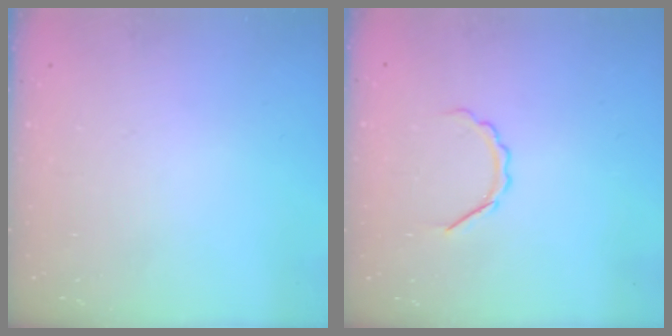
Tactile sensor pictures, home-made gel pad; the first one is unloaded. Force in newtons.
{"total": 3.8, "press": 3.7, "slide": 0.6}